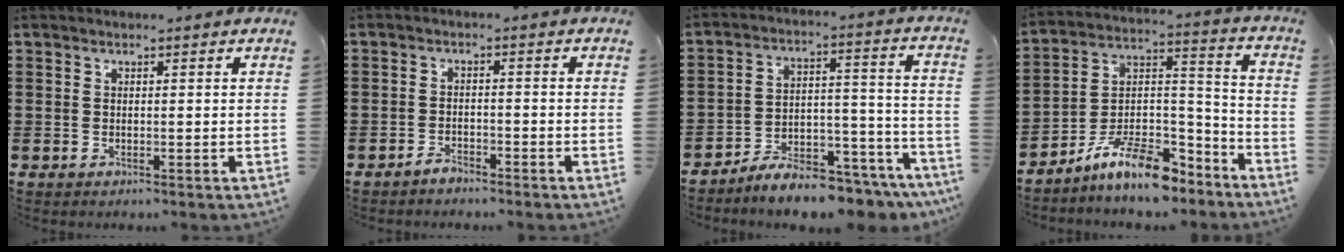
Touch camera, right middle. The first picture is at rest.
{"total": 2.1, "force": [-2.0, 0.5, 0.4], "torque": [-0.012, 0.003, -0.041]}
{"total": 6.7, "force": [-6.4, 1.0, 1.7], "torque": [-0.027, 0.015, -0.123]}
{"total": 10.6, "force": [-8.8, 2.5, 5.5], "torque": [-0.105, 0.019, -0.173]}